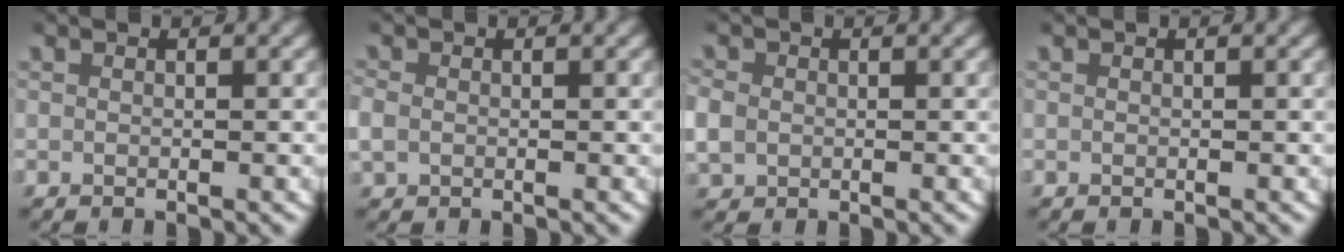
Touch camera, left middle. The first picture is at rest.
{"total": 2.1, "force": [-0.2, 1.9, 0.9], "torque": [-0.034, -0.002, -0.001]}
{"total": 2.5, "force": [-0.2, 2.3, 1.0], "torque": [-0.039, -0.002, 0.000]}
{"total": 0.0}